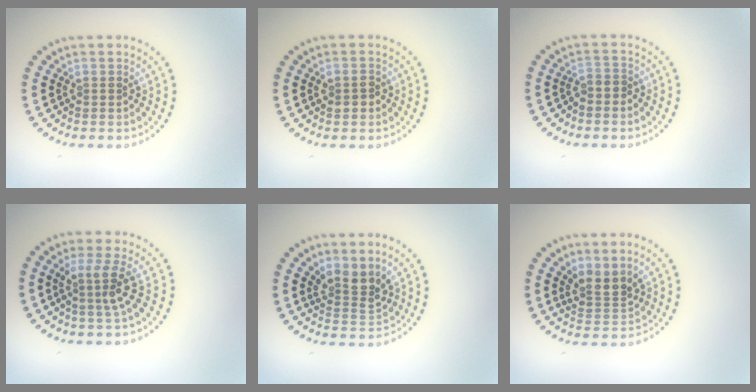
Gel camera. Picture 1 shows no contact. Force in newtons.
{"total": 1.5, "press": 1.5, "slide": 0.1}
{"total": 1.0, "press": 0.7, "slide": 0.6}
{"total": 2.8, "press": 2.0, "slide": 1.9}
{"total": 2.7, "press": 2.1, "slide": 1.8}
{"total": 2.6, "press": 1.9, "slide": 1.8}